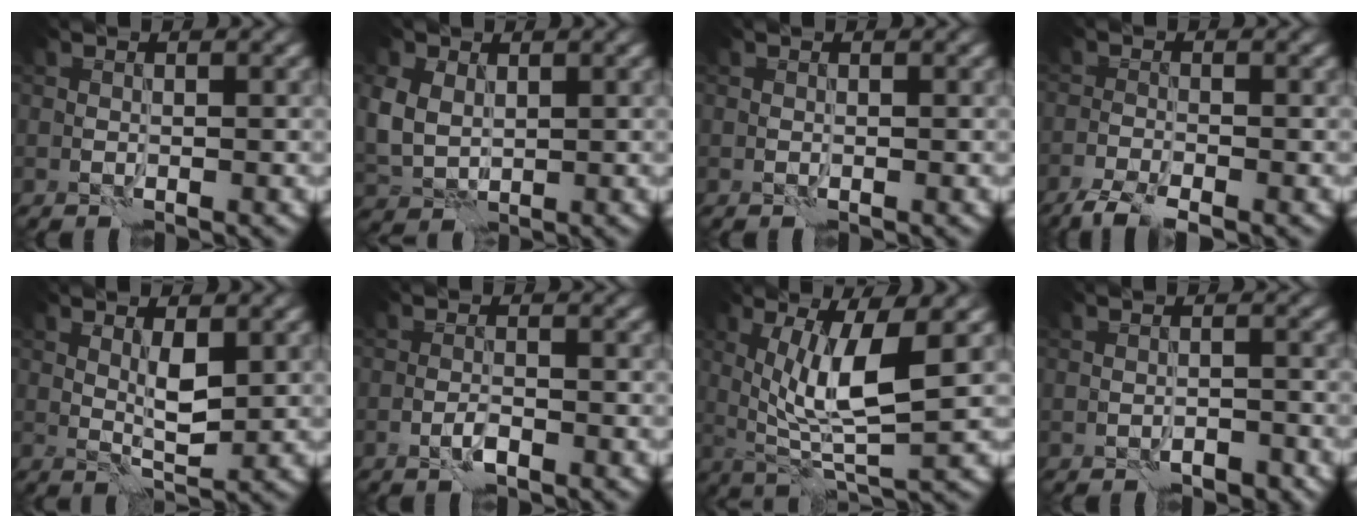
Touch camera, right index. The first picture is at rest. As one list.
[{"total": 3.9, "force": [1.1, 3.0, 2.2], "torque": [-0.062, -0.004, 0.026]}, {"total": 0.0}, {"total": 3.4, "force": [-2.8, 0.6, 1.9], "torque": [-0.041, -0.008, -0.058]}, {"total": 2.3, "force": [1.1, 0.5, 1.9], "torque": [-0.038, -0.007, 0.022]}, {"total": 1.2, "force": [-0.8, 0.3, 0.9], "torque": [-0.019, 0.002, -0.018]}, {"total": 6.8, "force": [1.4, 1.8, 6.4], "torque": [-0.123, -0.009, 0.031]}, {"total": 1.5, "force": [-1.2, 0.7, 0.5], "torque": [-0.003, 0.006, -0.018]}]